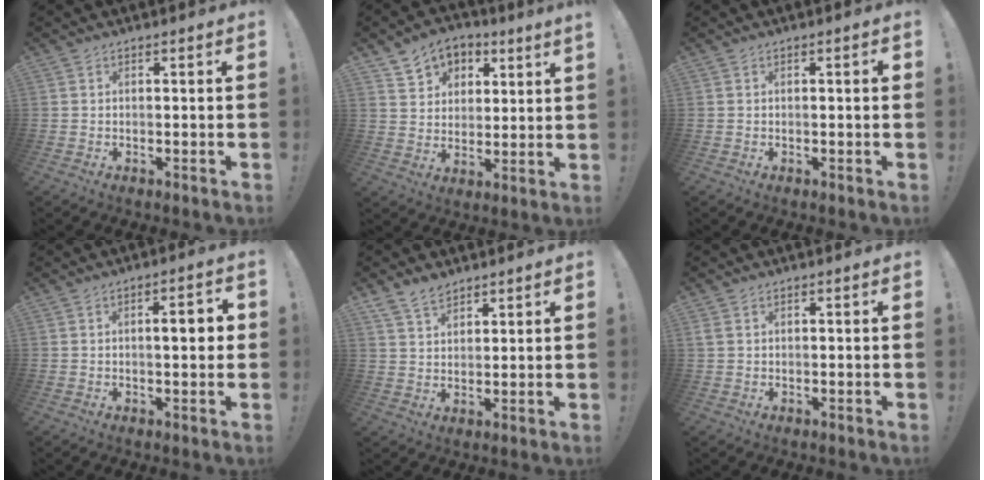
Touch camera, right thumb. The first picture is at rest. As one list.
[{"total": 7.6, "force": [5.4, 5.0, 2.0], "torque": [-0.034, -0.038, 0.103]}, {"total": 1.1, "force": [0.0, 0.0, 1.1], "torque": [-0.010, -0.003, -0.002]}, {"total": 5.4, "force": [0.3, 1.5, 5.1], "torque": [-0.062, -0.003, -0.004]}, {"total": 5.9, "force": [4.8, 2.8, 2.0], "torque": [-0.036, -0.024, 0.093]}, {"total": 1.5, "force": [0.7, 0.9, 0.9], "torque": [-0.020, 0.006, 0.013]}]